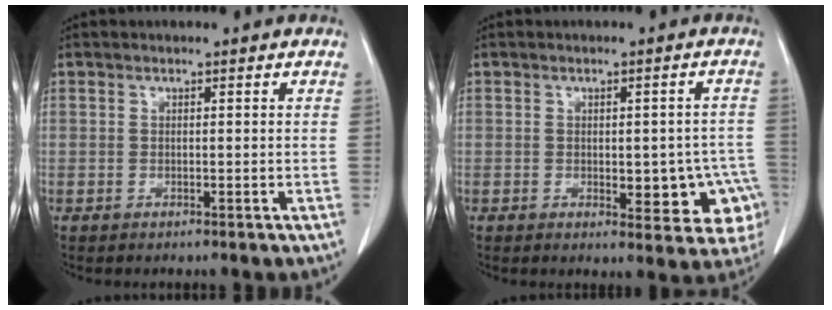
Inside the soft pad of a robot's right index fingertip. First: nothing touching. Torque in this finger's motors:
{"motor_torque": [0.23, -0.12, 0.14, 0.05]}